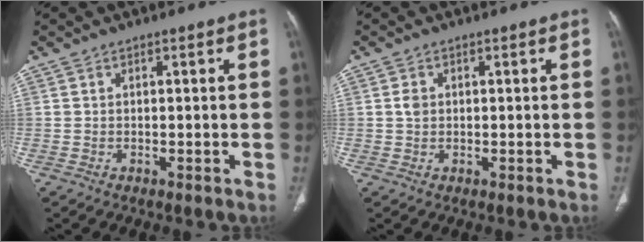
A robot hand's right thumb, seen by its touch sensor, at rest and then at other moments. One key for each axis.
{"total": 1.7, "fx": 0.3, "fy": 1.4, "fz": 1.0, "tx": -0.016, "ty": 0.001, "tz": 0.006}